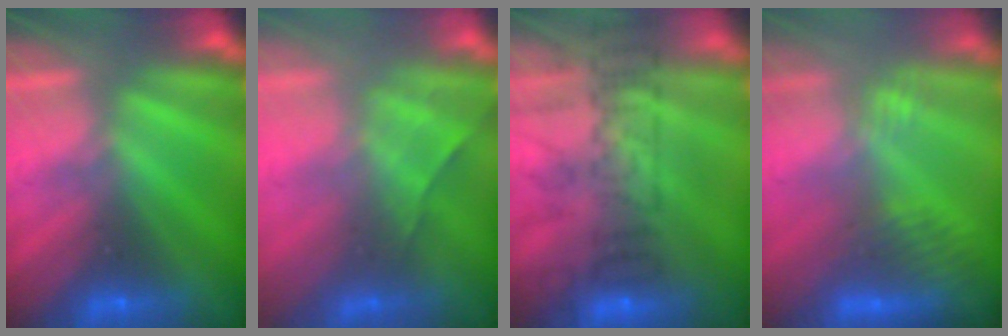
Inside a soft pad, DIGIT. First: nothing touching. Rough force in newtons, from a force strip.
{"total": 2.3}
{"total": 8.7}
{"total": 2.7}